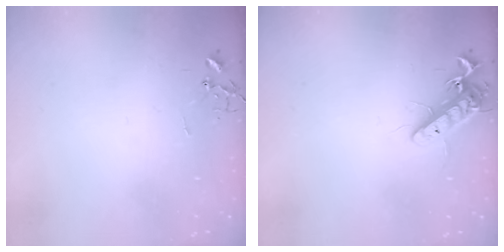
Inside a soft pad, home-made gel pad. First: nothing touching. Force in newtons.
{"total": 12.9, "press": 12.6, "slide": 2.5}